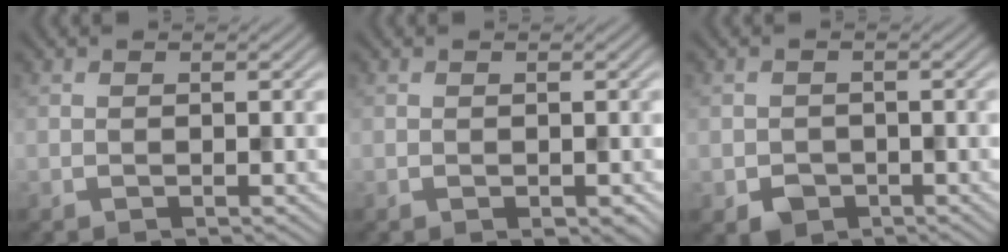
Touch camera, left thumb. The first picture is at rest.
{"total": 0.8, "force": [-0.3, 0.5, 0.6], "torque": [-0.010, -0.006, -0.002]}
{"total": 2.6, "force": [-1.2, 2.1, 0.9], "torque": [-0.018, -0.009, -0.025]}